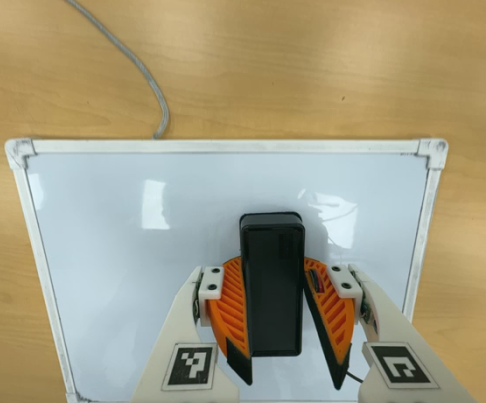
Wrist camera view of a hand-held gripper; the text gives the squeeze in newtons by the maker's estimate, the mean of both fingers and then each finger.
{"total": 10.6, "left": 12.5, "right": 8.7}